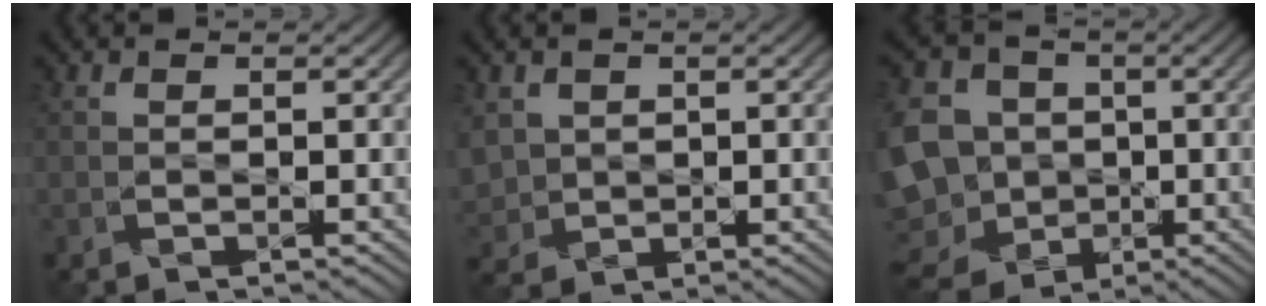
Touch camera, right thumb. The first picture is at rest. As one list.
[{"total": 3.7, "force": [1.0, 3.3, 1.4], "torque": [-0.056, -0.004, 0.019]}, {"total": 16.2, "force": [-2.0, 14.0, 7.9], "torque": [-0.258, -0.013, -0.048]}]